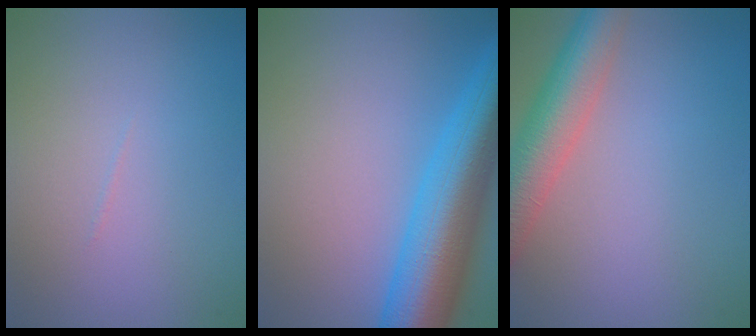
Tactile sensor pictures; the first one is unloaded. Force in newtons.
{"total": 10.3, "press": 10.3, "slide": 0.5}
{"total": 6.7, "press": 6.7, "slide": 0.5}